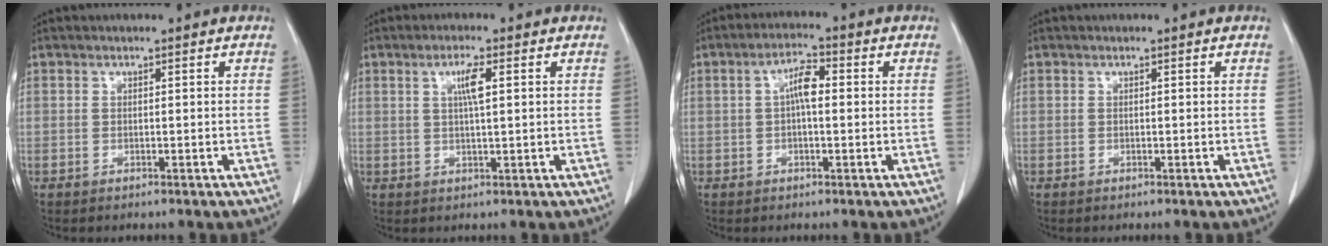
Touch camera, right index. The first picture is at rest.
{"total": 3.5, "force": [1.0, 0.1, 3.3], "torque": [-0.061, 0.001, 0.018]}
{"total": 4.3, "force": [0.4, 1.3, 4.1], "torque": [-0.075, 0.014, 0.005]}
{"total": 0.0}